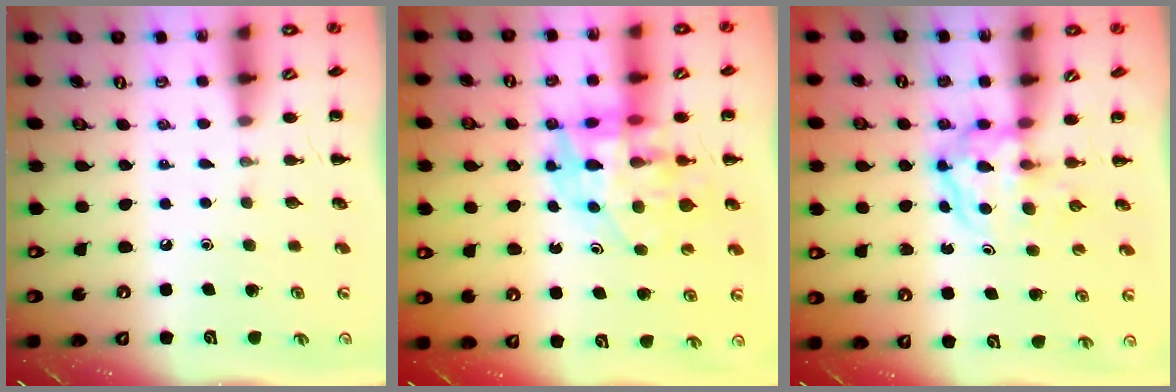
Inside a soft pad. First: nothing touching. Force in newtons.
{"total": 10.9, "press": 10.4, "slide": 3.3}
{"total": 3.9, "press": 3.9, "slide": 0.4}